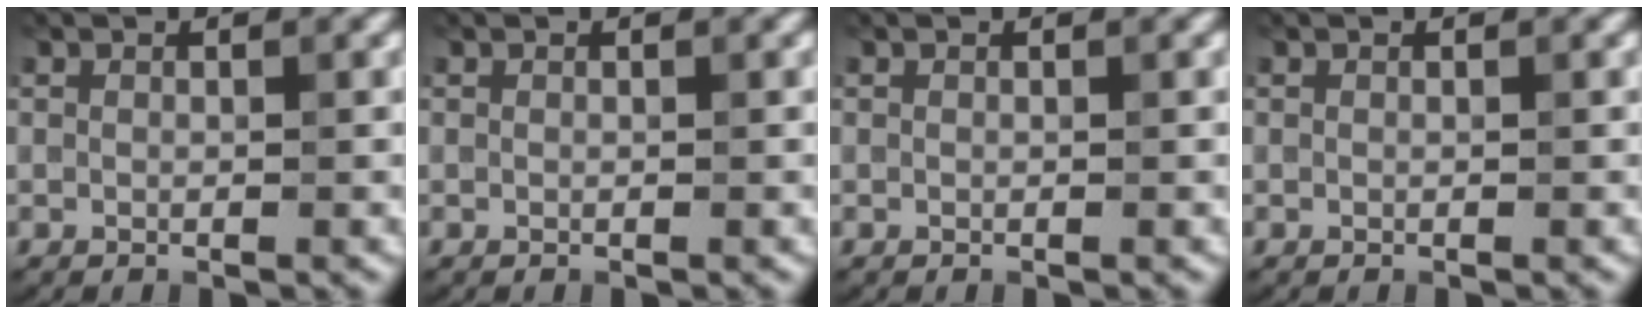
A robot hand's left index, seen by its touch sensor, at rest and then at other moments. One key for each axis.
{"total": 0.0}
{"total": 0.0}
{"total": 0.0}